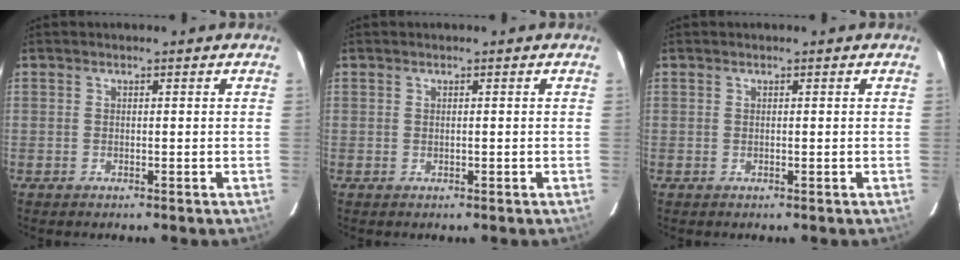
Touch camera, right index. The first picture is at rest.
{"total": 0.0}
{"total": 0.0}